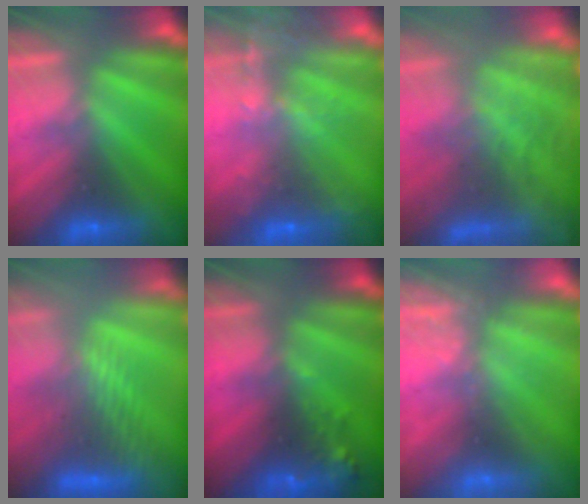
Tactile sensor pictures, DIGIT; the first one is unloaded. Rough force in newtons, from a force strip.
{"total": 5.5}
{"total": 6.9}
{"total": 7.4}
{"total": 7.6}
{"total": 2.6}